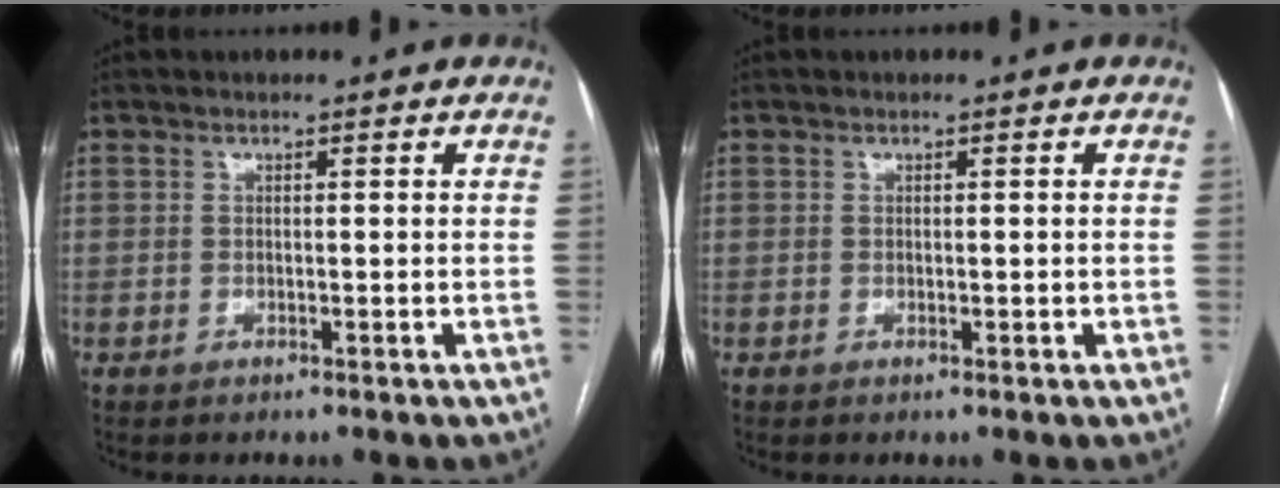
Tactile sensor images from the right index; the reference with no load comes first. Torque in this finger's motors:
{"motor_torque": [-0.27, 0.30, 0.02, 0.03]}